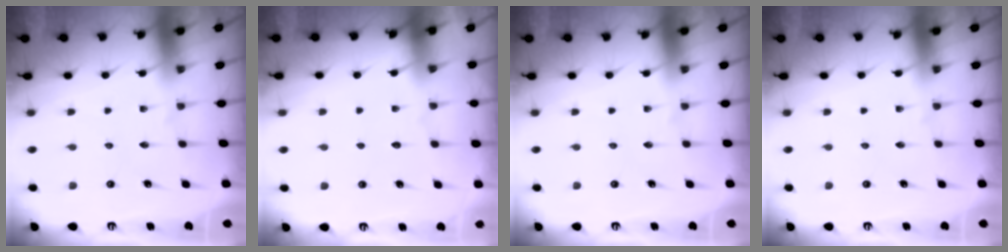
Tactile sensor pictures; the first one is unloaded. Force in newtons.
{"total": 0.8, "press": 0.8, "slide": 0.2}
{"total": 0.0}
{"total": 0.0}